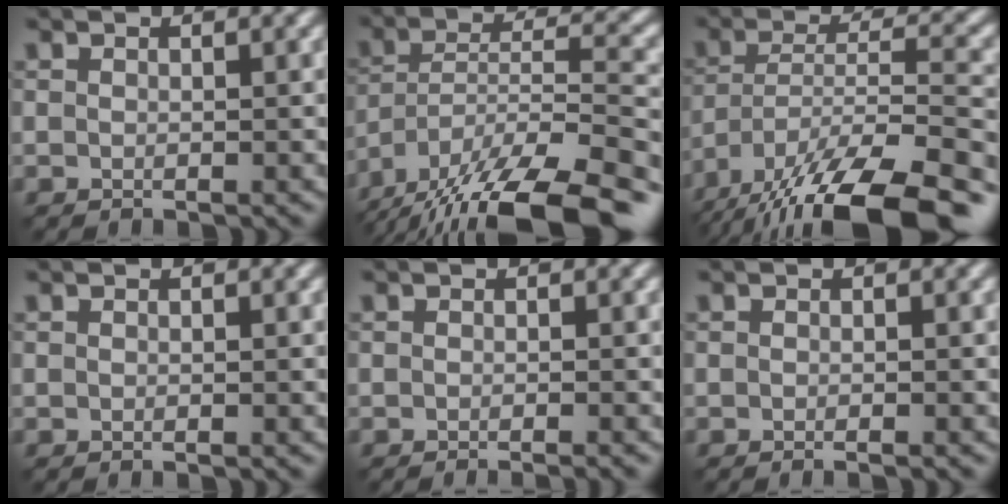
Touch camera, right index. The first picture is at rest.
{"total": 17.8, "force": [-14.5, 4.9, 9.2], "torque": [-0.164, -0.012, -0.222]}
{"total": 16.0, "force": [-12.4, 4.5, 9.0], "torque": [-0.170, -0.012, -0.188]}
{"total": 0.0}
{"total": 2.0, "force": [-1.3, 0.5, 1.4], "torque": [-0.007, 0.002, -0.017]}
{"total": 1.2, "force": [-0.7, 0.3, 1.0], "torque": [-0.005, -0.003, -0.010]}